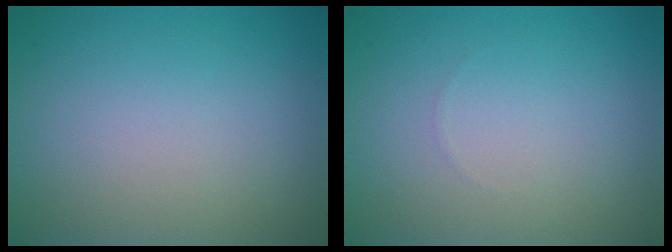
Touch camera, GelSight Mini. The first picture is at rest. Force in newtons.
{"total": 0.0}